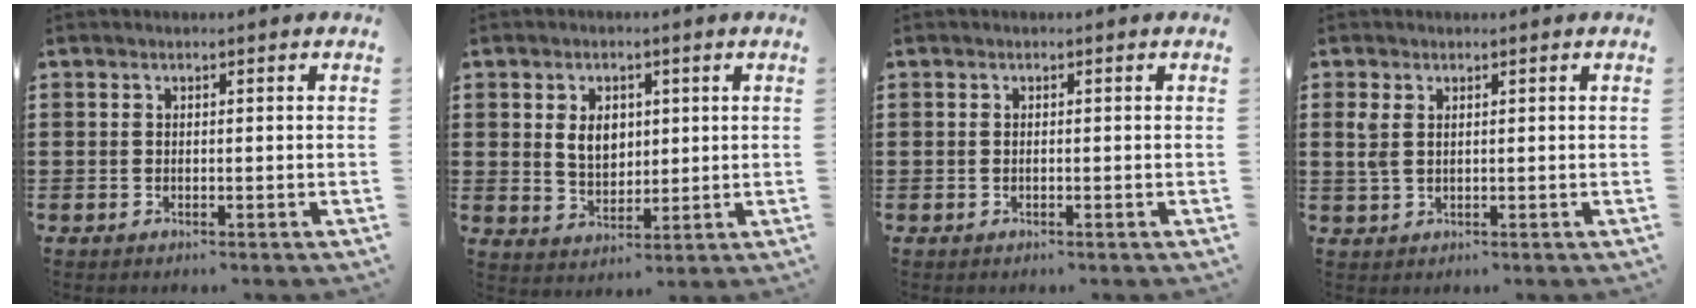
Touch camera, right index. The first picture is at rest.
{"total": 4.9, "force": [1.0, 3.5, 3.2], "torque": [-0.065, 0.009, 0.015]}
{"total": 0.0}
{"total": 2.3, "force": [0.9, 1.3, 1.6], "torque": [-0.042, 0.004, 0.014]}